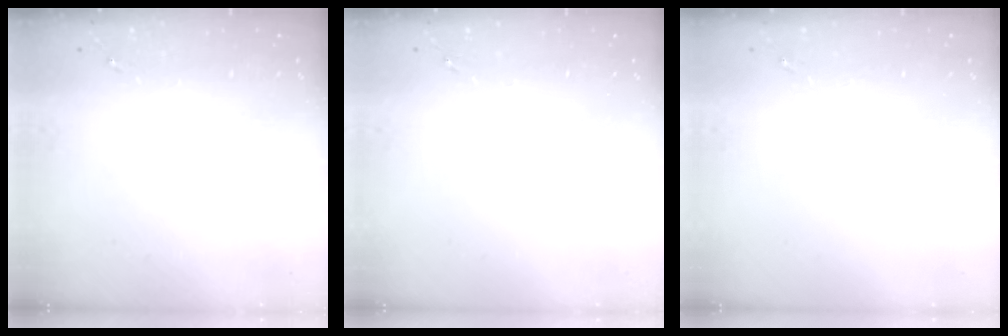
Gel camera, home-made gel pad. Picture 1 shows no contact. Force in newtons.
{"total": 0.0}
{"total": 0.0}